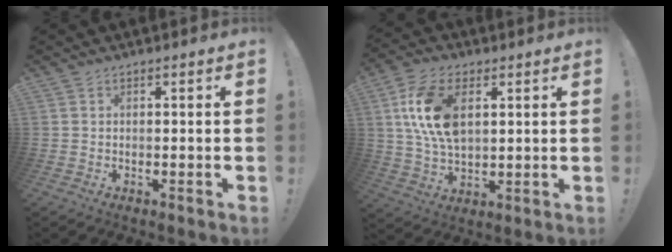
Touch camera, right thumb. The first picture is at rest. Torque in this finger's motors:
{"motor_torque": [1.26, 2.93, 1.13, -0.74, 0.61]}